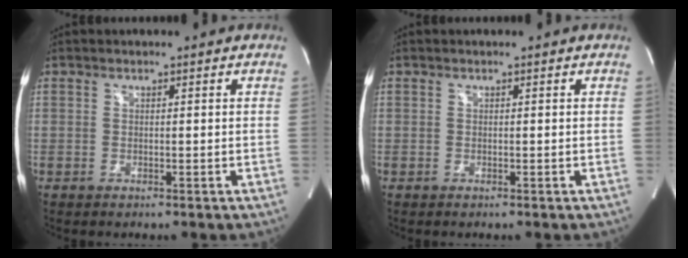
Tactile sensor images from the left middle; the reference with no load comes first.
{"total": 0.0}